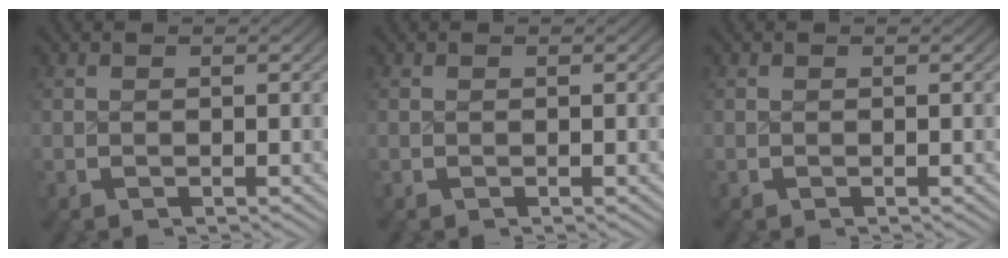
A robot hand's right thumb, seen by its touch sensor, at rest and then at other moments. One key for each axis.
{"total": 0.0}
{"total": 0.0}